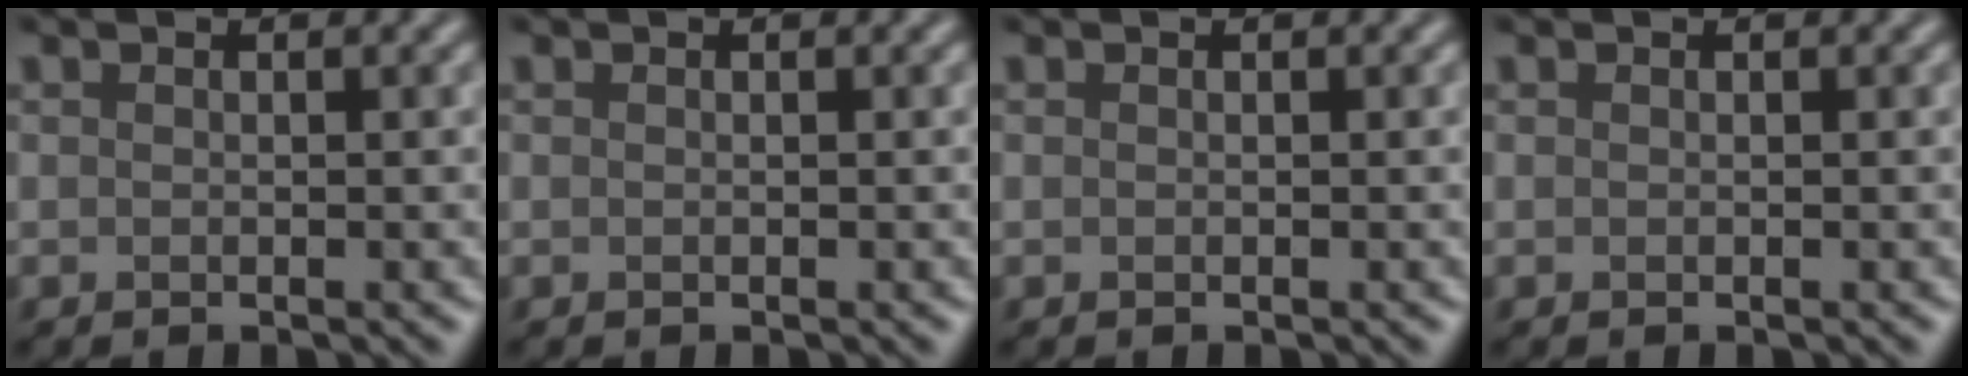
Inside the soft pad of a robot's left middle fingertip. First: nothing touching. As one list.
[{"total": 0.0}, {"total": 0.0}, {"total": 0.0}]